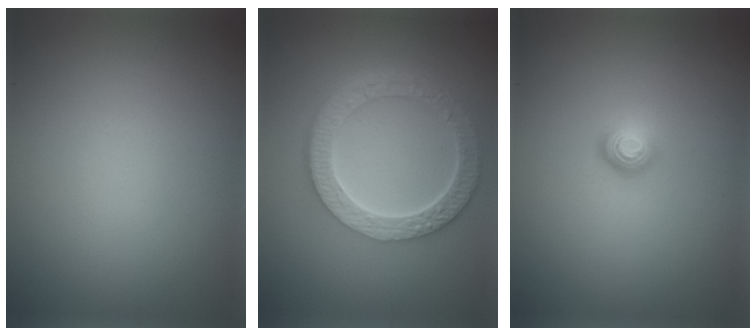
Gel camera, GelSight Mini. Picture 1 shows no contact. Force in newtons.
{"total": 6.5, "press": 5.0, "slide": 4.2}
{"total": 1.6, "press": 1.0, "slide": 1.3}